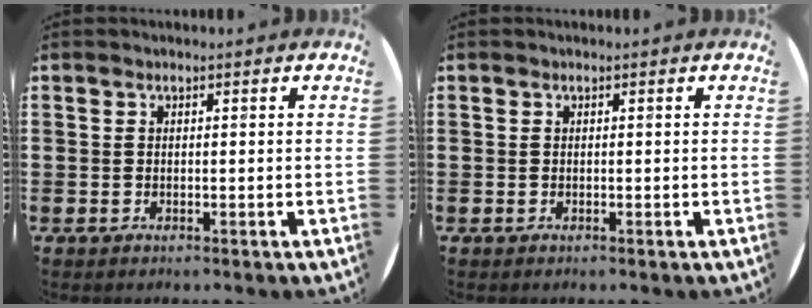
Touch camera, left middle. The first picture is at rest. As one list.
[{"total": 0.0}]